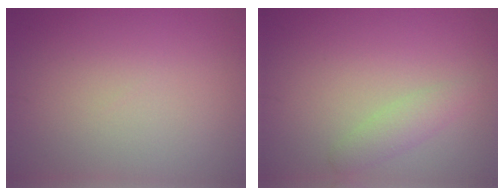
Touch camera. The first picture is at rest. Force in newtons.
{"total": 1.9, "press": 1.9, "slide": 0.0}